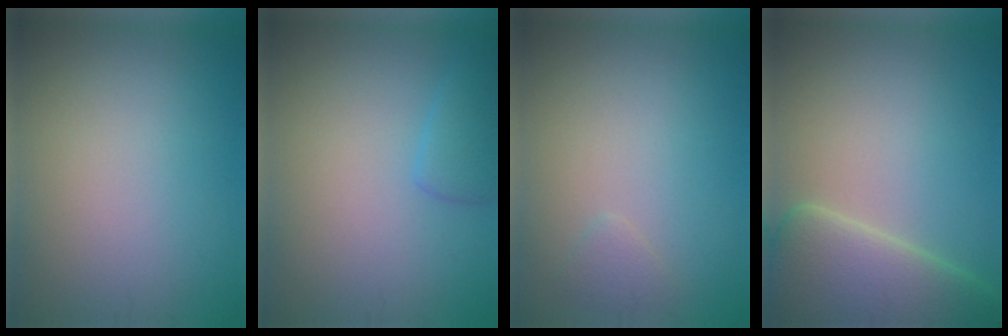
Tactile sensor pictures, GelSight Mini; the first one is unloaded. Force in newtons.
{"total": 1.8, "press": 1.8, "slide": 0.2}
{"total": 0.9, "press": 0.9, "slide": 0.1}
{"total": 7.9, "press": 7.9, "slide": 0.4}